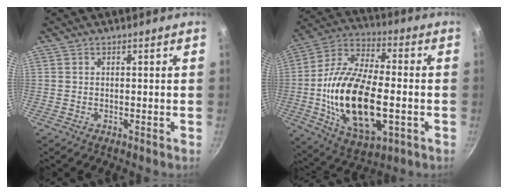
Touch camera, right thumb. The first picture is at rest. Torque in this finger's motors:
{"motor_torque": [-0.24, 2.13, 2.13, -0.65, 0.70]}